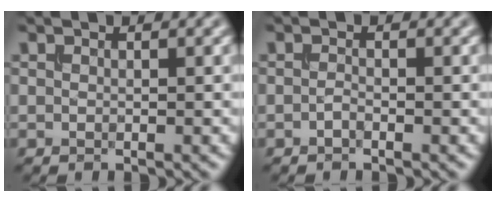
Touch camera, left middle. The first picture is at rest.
{"total": 0.6, "force": [-0.5, 0.1, 0.3], "torque": [-0.011, 0.001, -0.011]}